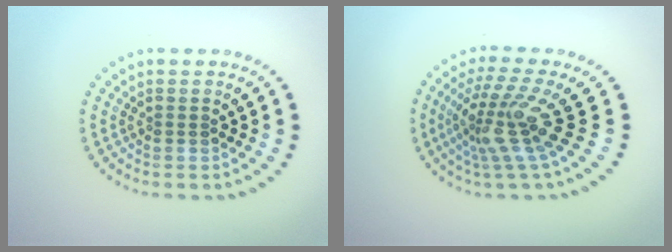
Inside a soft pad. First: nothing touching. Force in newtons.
{"total": 4.7, "press": 3.0, "slide": 3.6}